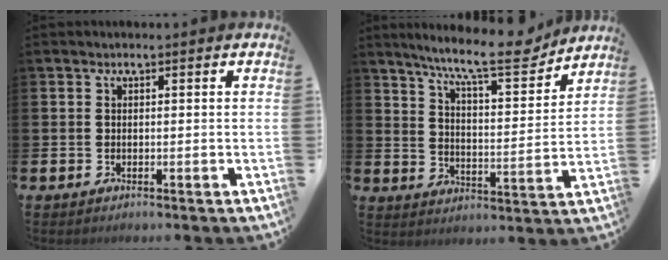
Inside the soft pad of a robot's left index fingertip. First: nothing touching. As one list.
[{"total": 10.7, "force": [9.2, 1.5, 5.3], "torque": [-0.110, -0.051, 0.154]}]